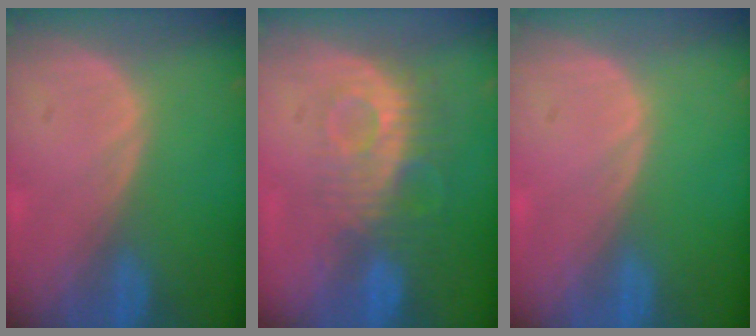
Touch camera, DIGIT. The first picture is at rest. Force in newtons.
{"total": 9.2, "press": 8.1, "slide": 4.3}
{"total": 0.0}